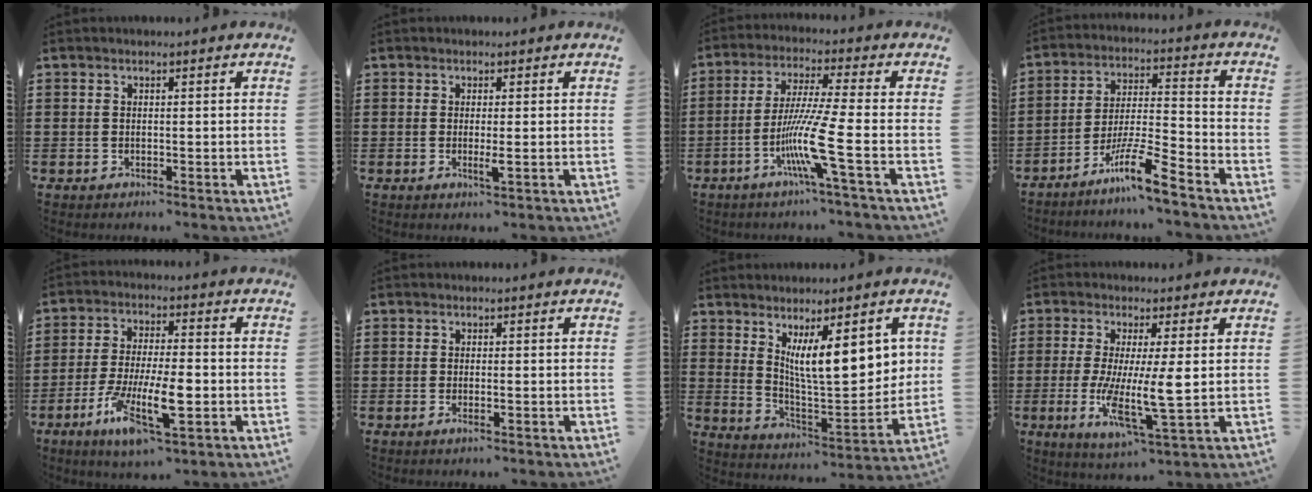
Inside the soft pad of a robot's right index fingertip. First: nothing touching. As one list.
[{"total": 1.9, "force": [-0.3, 0.0, 1.8], "torque": [-0.033, -0.005, -0.006]}, {"total": 10.4, "force": [-3.8, -0.5, 9.7], "torque": [-0.205, -0.021, -0.080]}, {"total": 9.6, "force": [-7.0, 0.7, 6.4], "torque": [-0.128, 0.000, -0.136]}, {"total": 11.3, "force": [-4.3, 3.3, 9.9], "torque": [-0.206, -0.008, -0.079]}, {"total": 1.0, "force": [-0.5, 0.1, 0.9], "torque": [-0.015, -0.004, -0.008]}, {"total": 11.7, "force": [4.7, 3.1, 10.3], "torque": [-0.175, -0.015, 0.077]}, {"total": 9.0, "force": [0.3, 1.3, 8.9], "torque": [-0.170, -0.023, 0.001]}]